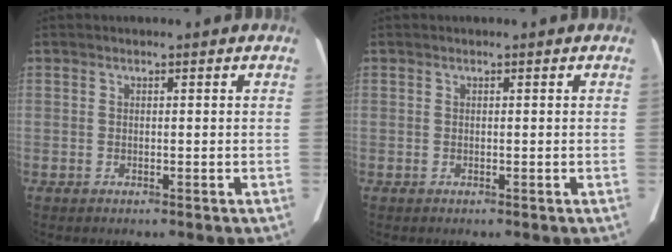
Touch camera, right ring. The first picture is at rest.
{"total": 0.0}